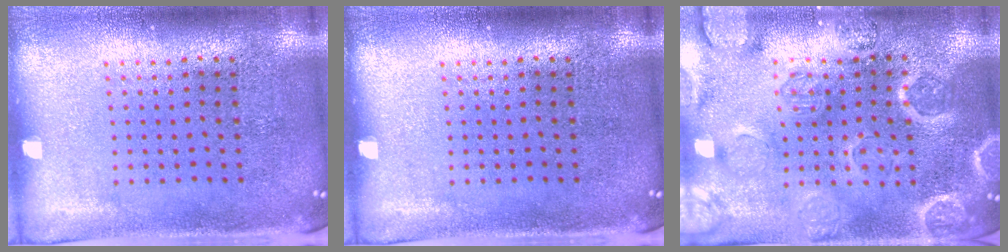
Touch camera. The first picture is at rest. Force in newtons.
{"total": 0.0}
{"total": 3.3, "press": 3.2, "slide": 0.9}